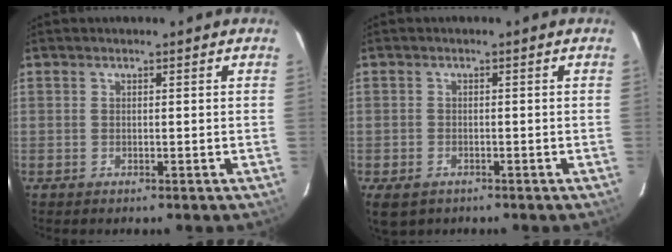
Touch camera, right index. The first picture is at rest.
{"total": 5.2, "force": [-3.0, 3.5, 2.5], "torque": [-0.060, -0.013, -0.047]}